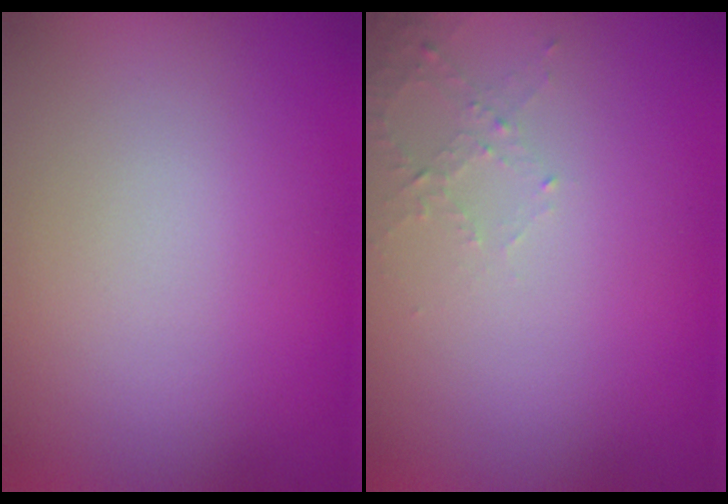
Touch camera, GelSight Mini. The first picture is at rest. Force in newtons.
{"total": 1.3, "press": 1.3, "slide": 0.4}